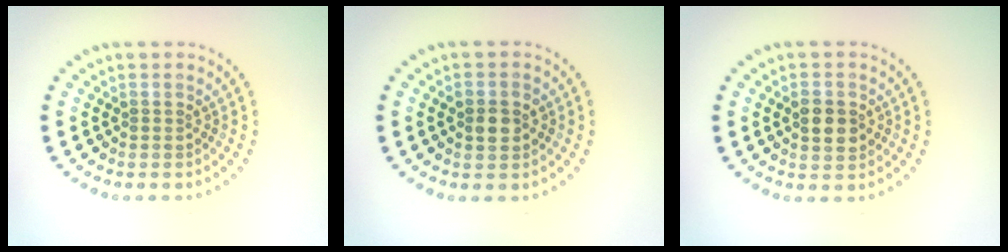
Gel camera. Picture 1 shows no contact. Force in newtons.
{"total": 2.6, "press": 2.6, "slide": 0.3}
{"total": 2.8, "press": 2.7, "slide": 0.2}